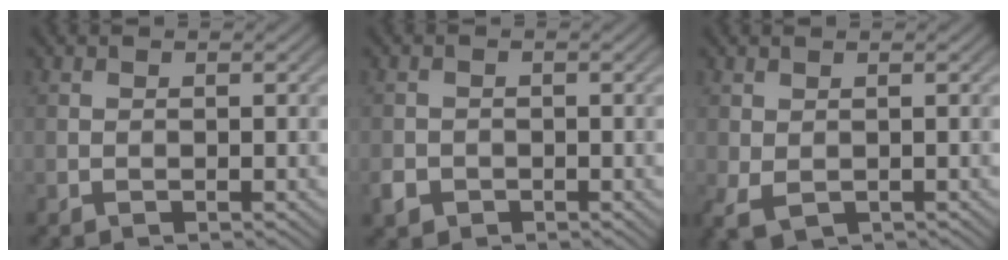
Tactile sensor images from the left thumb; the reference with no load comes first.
{"total": 2.1, "force": [-0.9, 1.8, 0.7], "torque": [-0.014, -0.005, -0.021]}
{"total": 2.8, "force": [-0.4, 2.0, 2.0], "torque": [-0.058, -0.006, -0.008]}